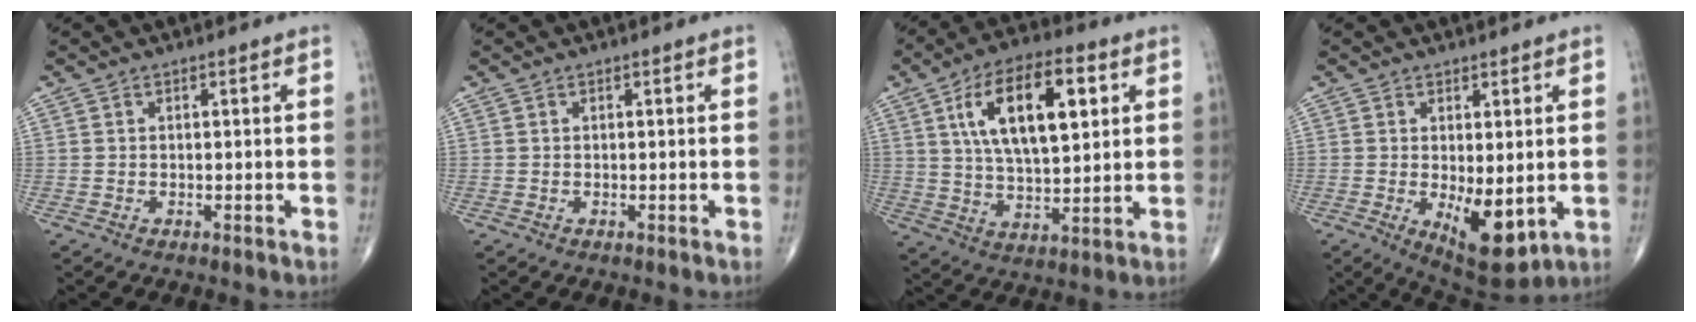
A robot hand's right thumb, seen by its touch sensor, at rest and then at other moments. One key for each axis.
{"total": 0.0}
{"total": 17.2, "fx": 5.5, "fy": 7.6, "fz": 14.4, "tx": -0.230, "ty": -0.006, "tz": 0.096}
{"total": 9.6, "fx": -1.6, "fy": 4.3, "fz": 8.4, "tx": -0.110, "ty": -0.022, "tz": -0.009}